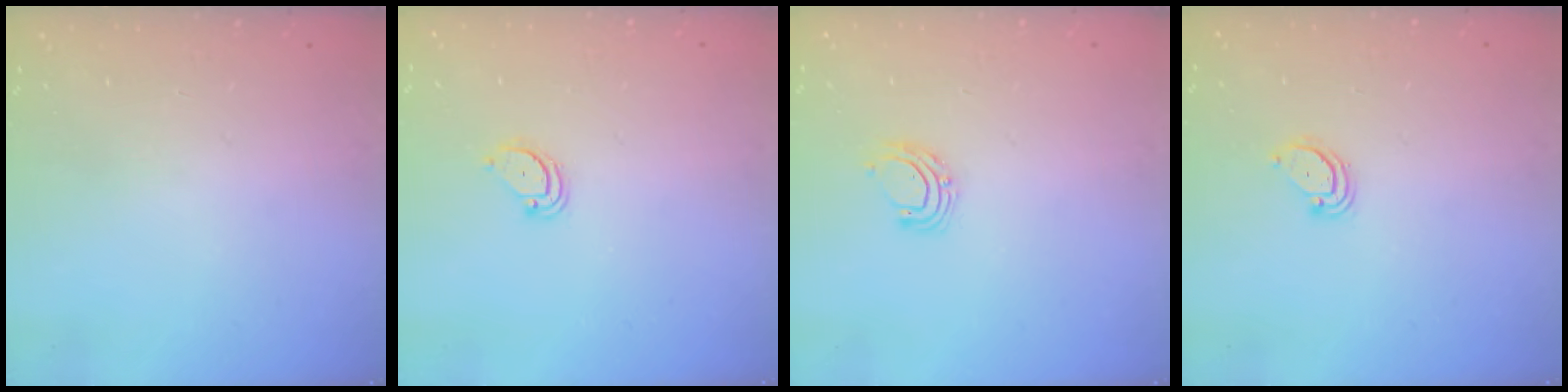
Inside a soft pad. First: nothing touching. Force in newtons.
{"total": 2.4, "press": 2.4, "slide": 0.2}
{"total": 7.6, "press": 7.5, "slide": 0.9}
{"total": 3.0, "press": 3.0, "slide": 0.2}